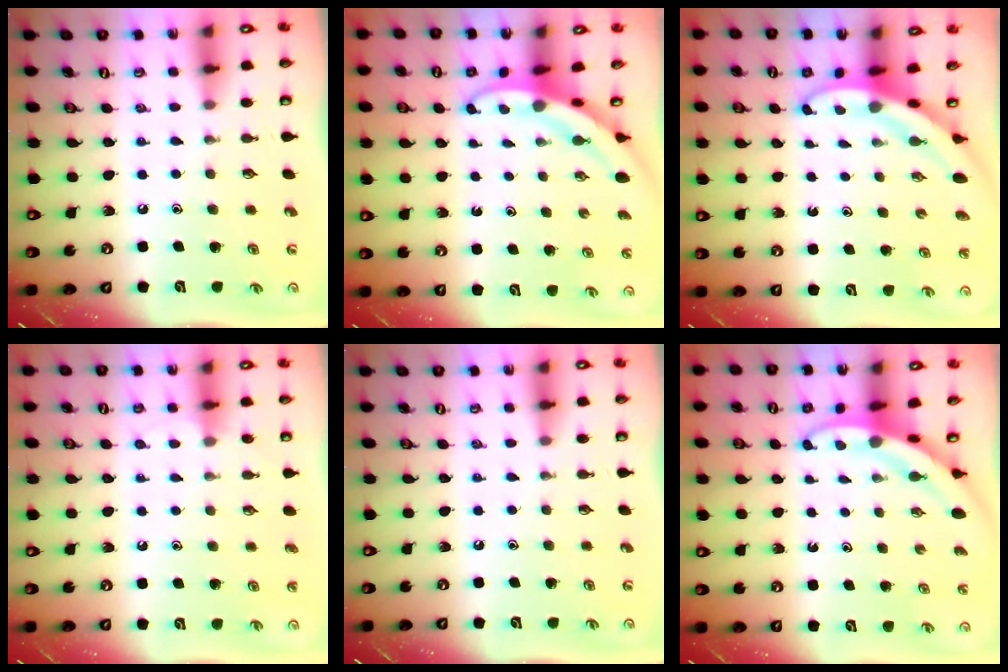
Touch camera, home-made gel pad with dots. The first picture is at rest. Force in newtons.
{"total": 3.1, "press": 3.1, "slide": 0.3}
{"total": 3.6, "press": 3.6, "slide": 0.1}
{"total": 2.7, "press": 2.7, "slide": 0.3}
{"total": 0.0}
{"total": 3.3, "press": 3.3, "slide": 0.2}